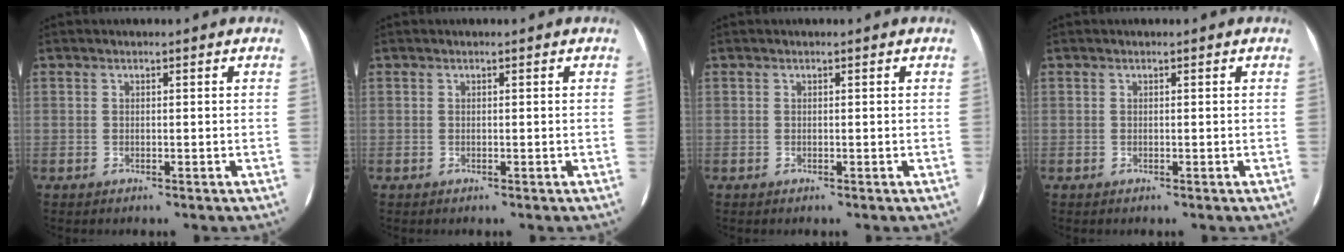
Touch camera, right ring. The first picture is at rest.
{"total": 0.0}
{"total": 0.0}
{"total": 0.0}